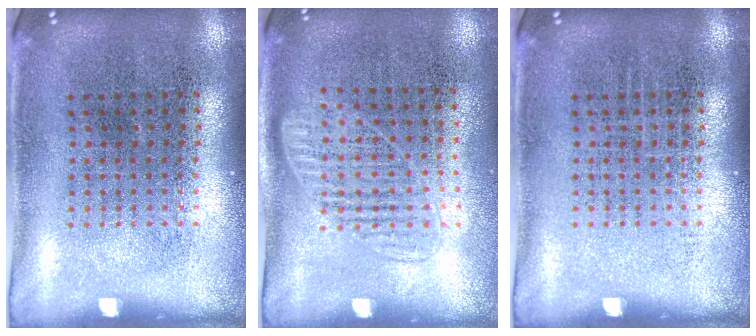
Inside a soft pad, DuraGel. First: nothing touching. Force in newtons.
{"total": 1.2, "press": 1.0, "slide": 0.6}
{"total": 0.0}